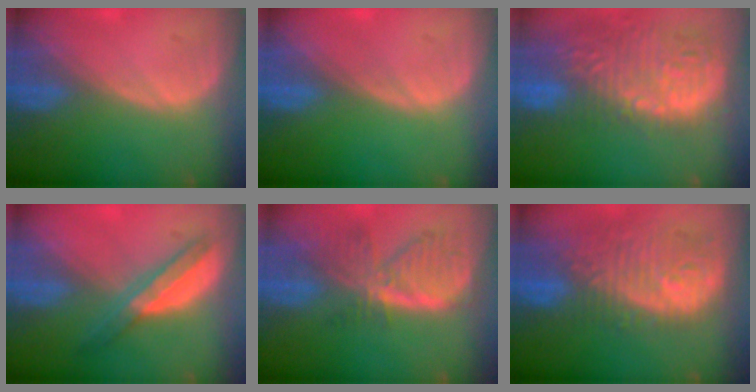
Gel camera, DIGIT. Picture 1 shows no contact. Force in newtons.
{"total": 0.0}
{"total": 15.3, "press": 12.6, "slide": 8.7}
{"total": 5.4, "press": 5.0, "slide": 1.8}
{"total": 8.1, "press": 7.0, "slide": 4.0}
{"total": 12.2, "press": 10.9, "slide": 5.5}